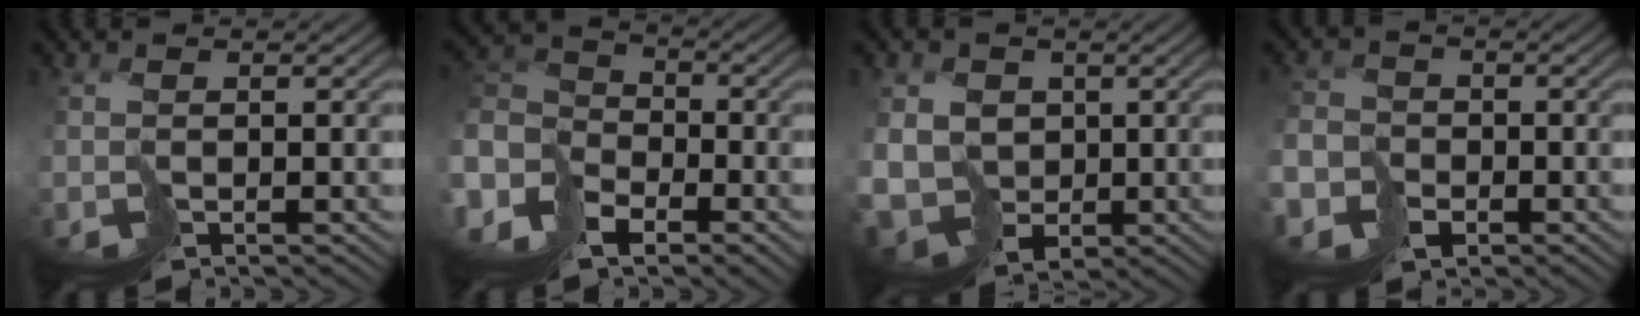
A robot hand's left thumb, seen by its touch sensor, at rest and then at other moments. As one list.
[{"total": 9.5, "force": [-5.4, 6.0, 5.1], "torque": [-0.146, -0.034, -0.104]}, {"total": 9.0, "force": [0.0, 8.1, 4.0], "torque": [-0.113, -0.025, -0.014]}, {"total": 6.5, "force": [-3.6, 5.0, 1.9], "torque": [-0.053, -0.025, -0.084]}]